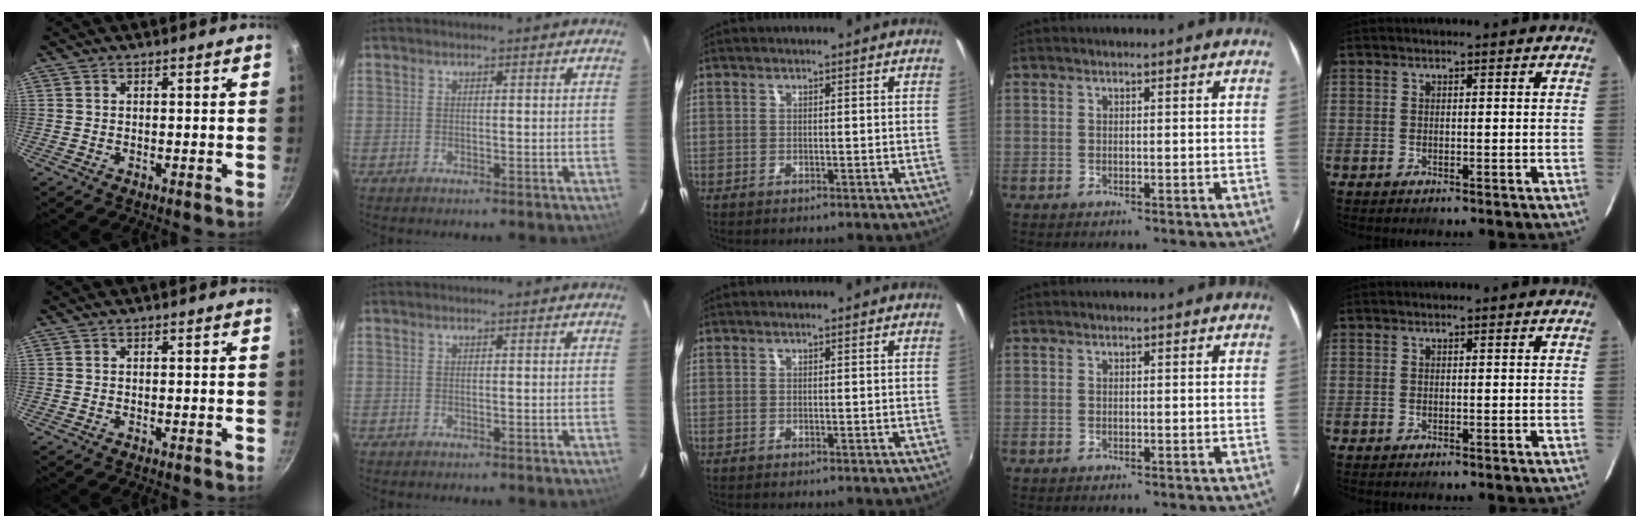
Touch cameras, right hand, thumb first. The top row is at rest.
{}